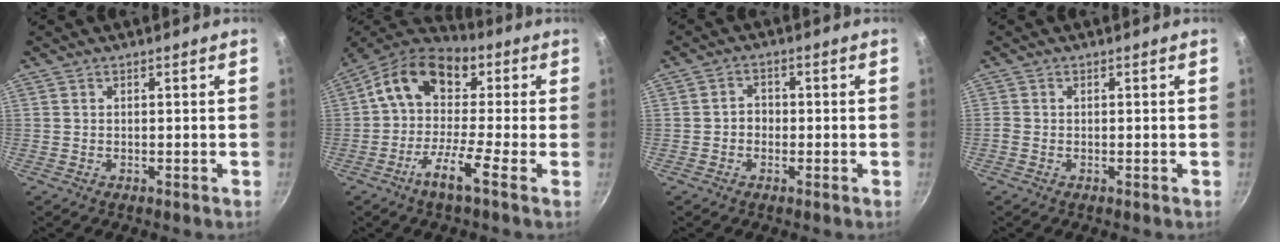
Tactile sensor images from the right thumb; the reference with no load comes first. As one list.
[{"total": 13.4, "force": [-1.2, 7.1, 11.3], "torque": [-0.189, 0.043, -0.049]}, {"total": 2.6, "force": [-0.6, 2.3, 1.1], "torque": [0.000, 0.012, -0.012]}, {"total": 0.6, "force": [-0.2, 0.5, 0.3], "torque": [-0.007, 0.002, -0.004]}]